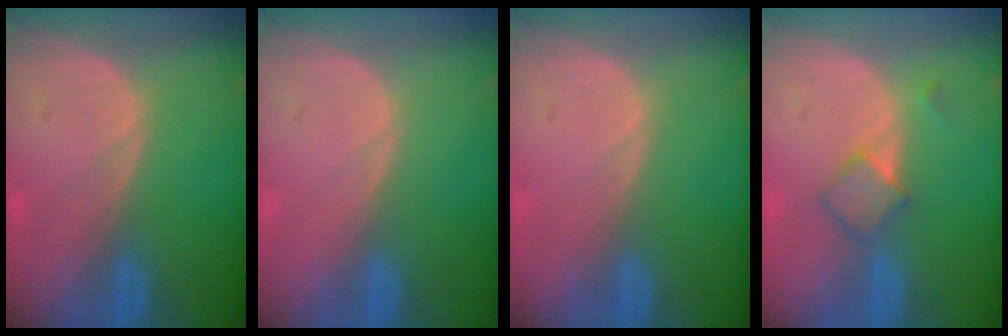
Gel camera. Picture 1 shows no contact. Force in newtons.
{"total": 0.0}
{"total": 0.0}
{"total": 3.4, "press": 3.4, "slide": 0.3}